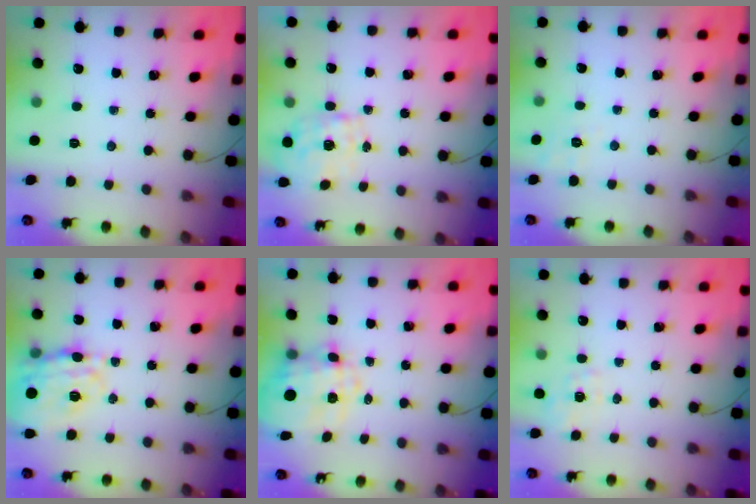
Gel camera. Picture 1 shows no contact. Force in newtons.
{"total": 1.6, "press": 1.4, "slide": 0.8}
{"total": 3.3, "press": 2.7, "slide": 1.9}
{"total": 20.6, "press": 20.4, "slide": 2.6}
{"total": 11.2, "press": 11.0, "slide": 1.9}
{"total": 2.1, "press": 1.6, "slide": 1.4}